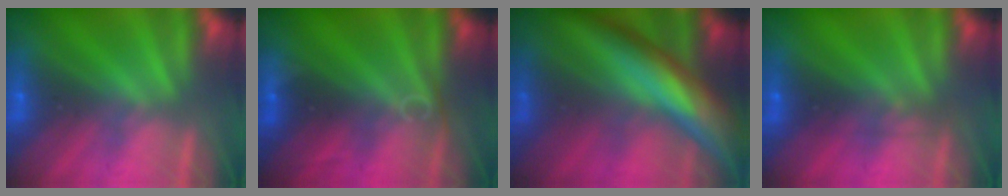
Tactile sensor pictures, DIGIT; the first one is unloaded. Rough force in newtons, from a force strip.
{"total": 2.6}
{"total": 5.6}
{"total": 2.3}